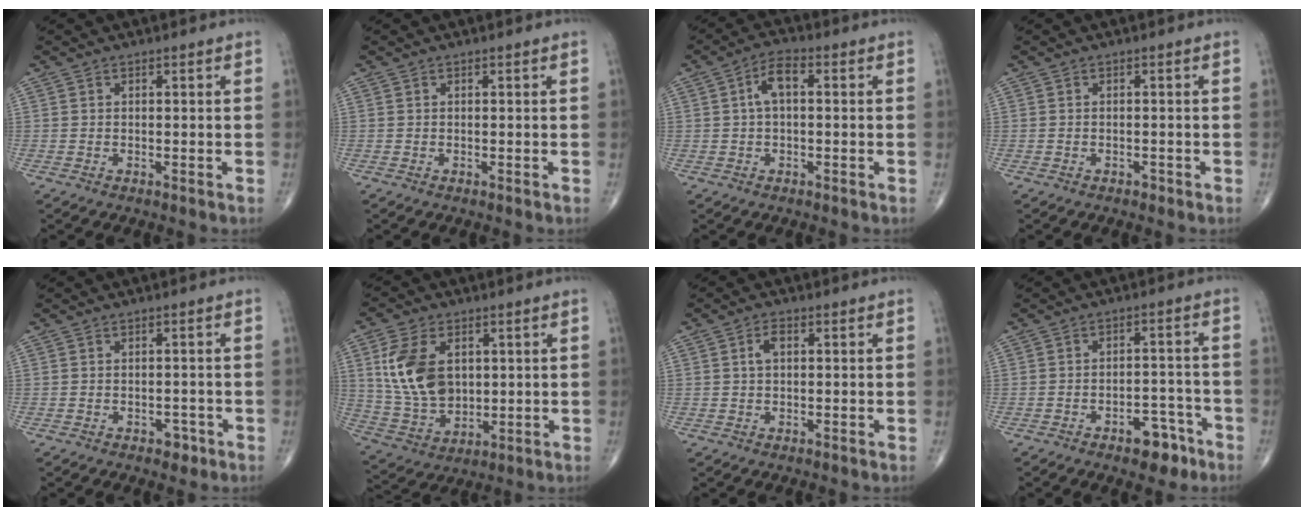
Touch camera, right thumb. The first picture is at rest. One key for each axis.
{"total": 0.0}
{"total": 5.0, "fx": 0.5, "fy": 2.4, "fz": 4.4, "tx": -0.081, "ty": 0.019, "tz": 0.002}
{"total": 0.8, "fx": -0.6, "fy": 0.5, "fz": 0.2, "tx": -0.005, "ty": 0.002, "tz": -0.010}
{"total": 2.3, "fx": -1.3, "fy": 1.5, "fz": 1.2, "tx": -0.007, "ty": 0.006, "tz": -0.013}
{"total": 14.0, "fx": 3.2, "fy": 9.3, "fz": 10.0, "tx": -0.181, "ty": -0.011, "tz": 0.073}
{"total": 2.5, "fx": 0.4, "fy": 1.3, "fz": 2.1, "tx": -0.038, "ty": 0.009, "tz": 0.005}
{"total": 6.9, "fx": -4.3, "fy": 3.6, "fz": 4.1, "tx": -0.034, "ty": 0.036, "tz": -0.057}